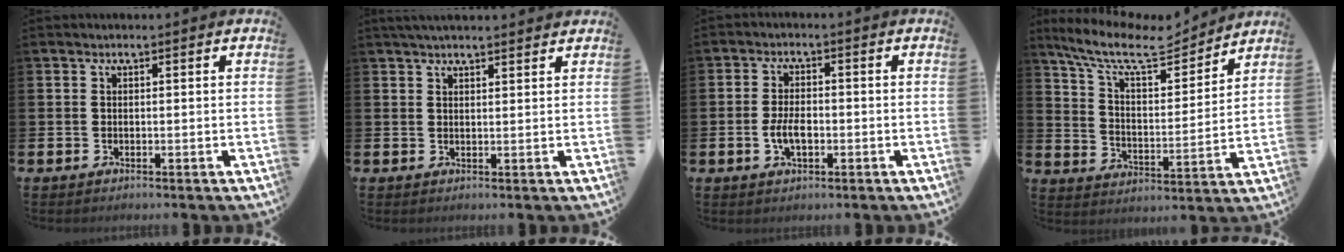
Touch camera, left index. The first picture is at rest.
{"total": 2.7, "force": [2.6, 0.4, 0.7], "torque": [-0.017, -0.004, 0.047]}
{"total": 3.8, "force": [-0.8, 2.0, 3.1], "torque": [-0.045, 0.001, -0.017]}
{"total": 10.6, "force": [8.9, 3.3, 4.7], "torque": [-0.114, -0.054, 0.149]}